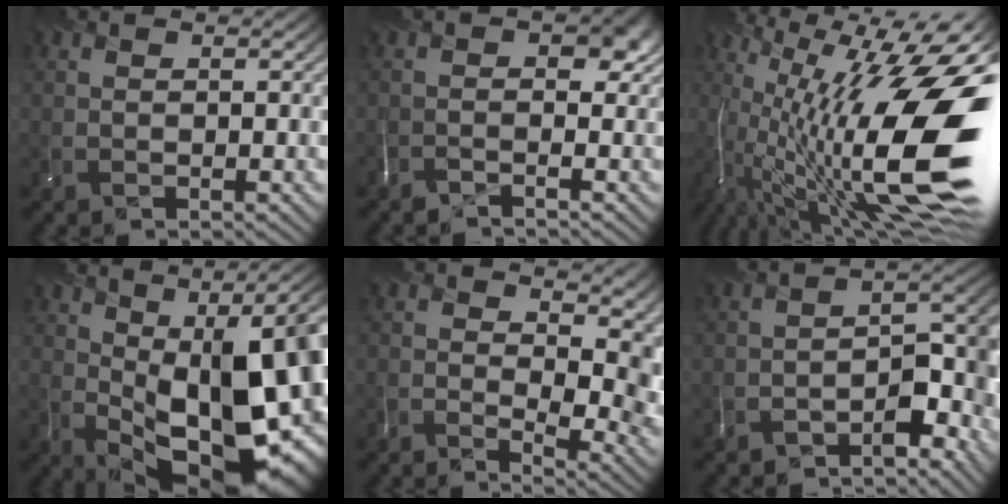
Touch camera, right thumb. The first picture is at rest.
{"total": 2.1, "force": [-1.6, 0.4, 1.4], "torque": [-0.015, -0.003, -0.036]}
{"total": 20.1, "force": [-1.9, 5.8, 19.1], "torque": [-0.308, 0.008, -0.032]}
{"total": 16.0, "force": [-0.3, 5.9, 14.9], "torque": [-0.214, -0.018, 0.020]}
{"total": 9.5, "force": [0.0, 4.5, 8.3], "torque": [-0.142, -0.026, 0.022]}
{"total": 7.7, "force": [-7.0, 0.8, 3.1], "torque": [-0.026, 0.008, -0.114]}